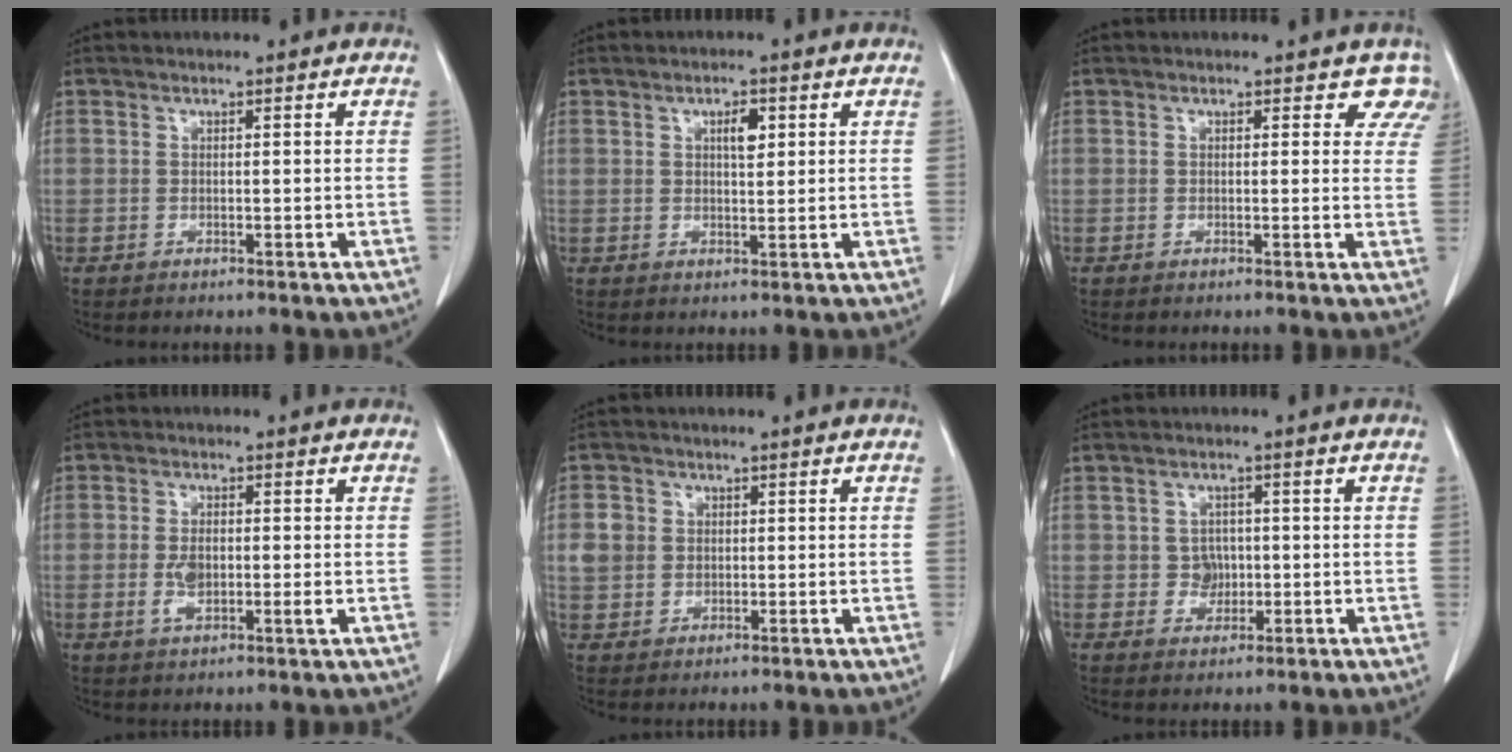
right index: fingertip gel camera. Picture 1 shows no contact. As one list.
[{"total": 2.8, "force": [1.0, 1.0, 2.5], "torque": [-0.041, 0.000, 0.018]}, {"total": 4.0, "force": [3.3, 2.2, 0.4], "torque": [0.028, -0.009, 0.008]}, {"total": 4.3, "force": [-0.5, 1.5, 4.0], "torque": [-0.080, -0.001, -0.008]}, {"total": 4.1, "force": [0.6, 3.8, 1.4], "torque": [-0.028, 0.010, 0.014]}, {"total": 2.8, "force": [-0.2, 2.6, 1.1], "torque": [-0.010, 0.004, 0.000]}]